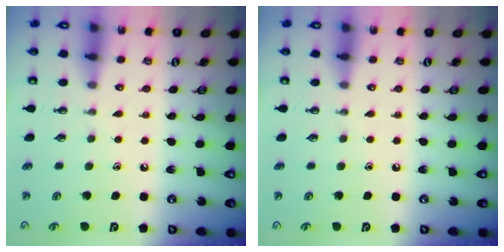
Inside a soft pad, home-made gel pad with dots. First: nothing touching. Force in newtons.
{"total": 0.0}